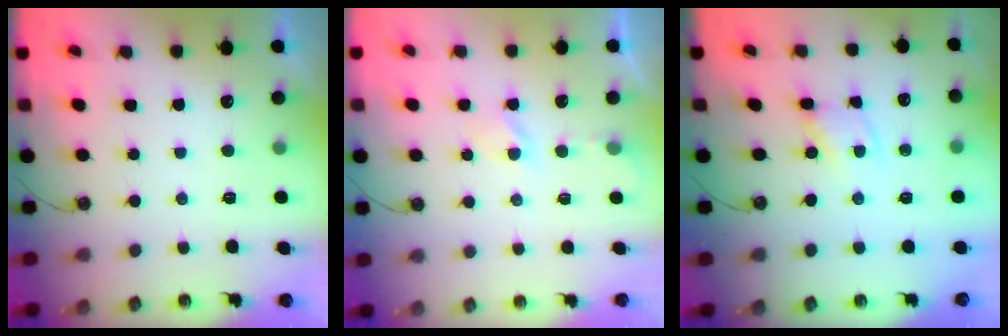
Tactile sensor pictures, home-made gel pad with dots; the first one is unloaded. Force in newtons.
{"total": 2.7, "press": 2.6, "slide": 0.4}
{"total": 2.1, "press": 2.1, "slide": 0.3}